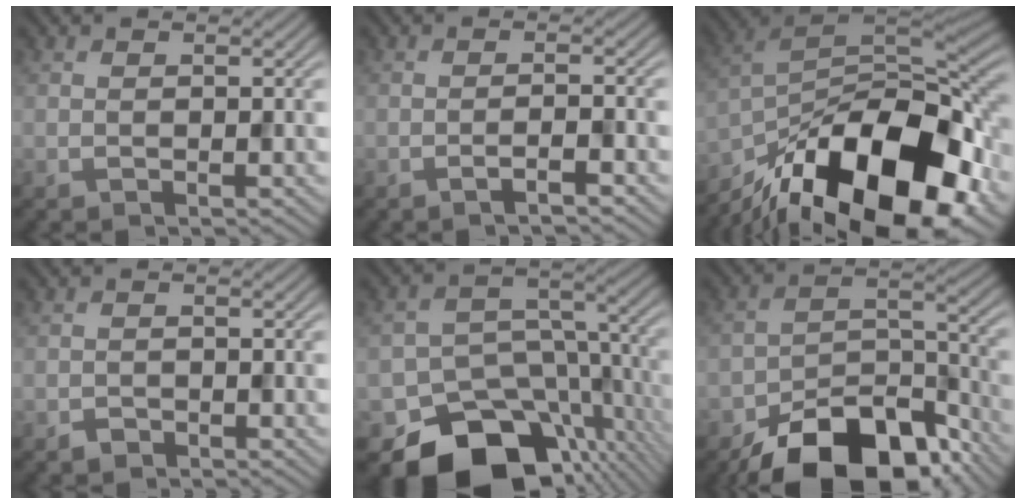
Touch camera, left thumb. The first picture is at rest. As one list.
[{"total": 2.1, "force": [-1.4, 0.1, 1.6], "torque": [-0.026, 0.009, -0.031]}, {"total": 19.9, "force": [-11.9, 8.7, 13.5], "torque": [-0.249, -0.035, -0.189]}, {"total": 1.2, "force": [-0.9, 0.7, 0.3], "torque": [-0.004, -0.001, -0.019]}, {"total": 14.8, "force": [-8.7, 9.7, 7.0], "torque": [-0.119, -0.043, -0.126]}, {"total": 14.9, "force": [-10.7, 6.9, 7.8], "torque": [-0.133, -0.014, -0.183]}]